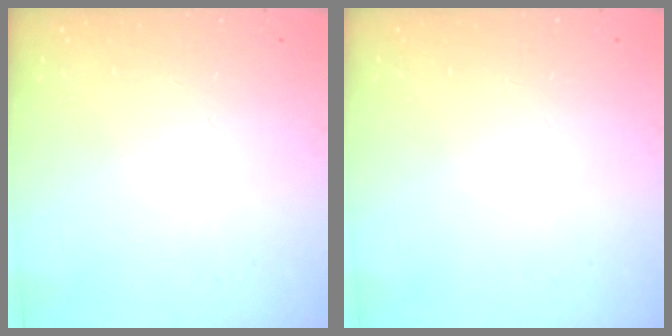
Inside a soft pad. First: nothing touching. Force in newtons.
{"total": 0.0}